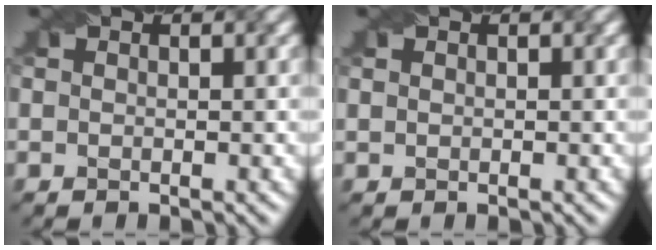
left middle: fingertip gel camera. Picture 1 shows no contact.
{"total": 0.5, "force": [0.4, 0.3, 0.1], "torque": [-0.002, 0.000, 0.006]}